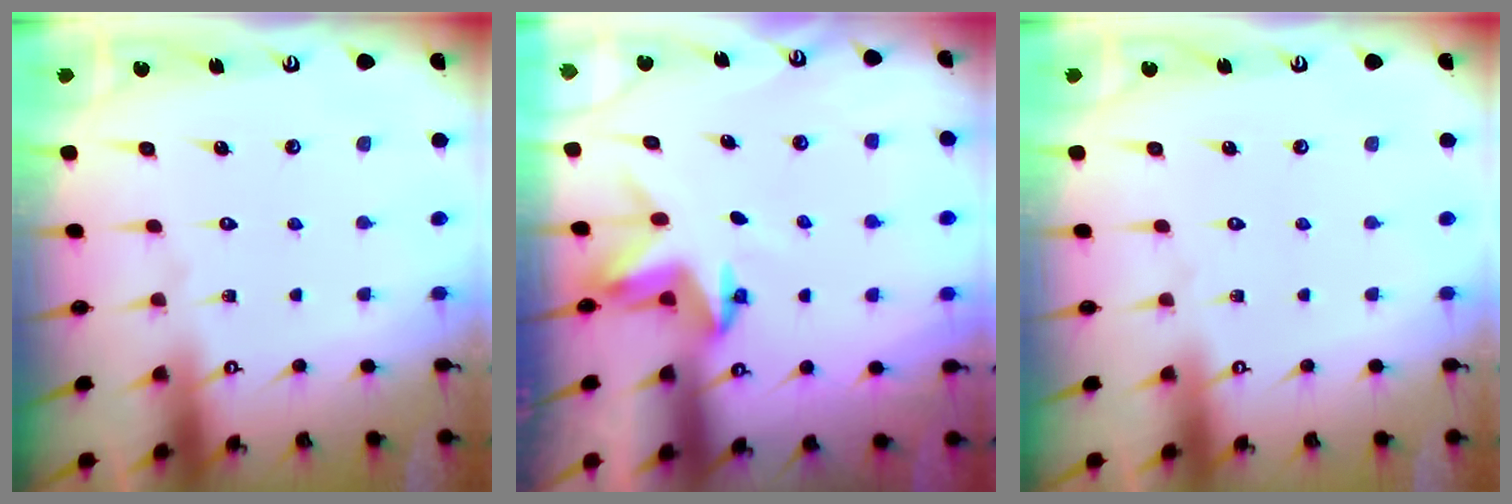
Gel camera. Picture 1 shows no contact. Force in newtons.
{"total": 3.9, "press": 3.9, "slide": 0.3}
{"total": 0.0}